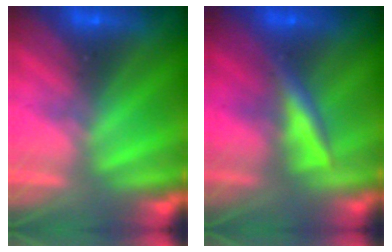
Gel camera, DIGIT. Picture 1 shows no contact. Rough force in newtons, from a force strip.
{"total": 2.4}